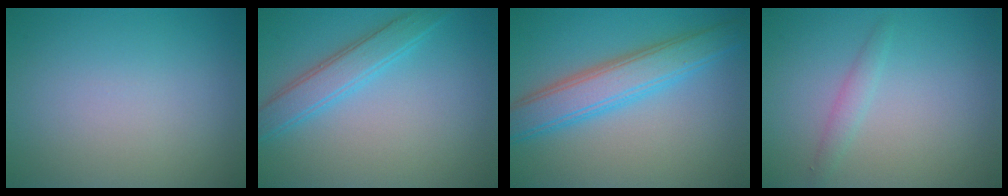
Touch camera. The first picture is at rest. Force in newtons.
{"total": 3.3, "press": 3.3, "slide": 0.2}
{"total": 5.5, "press": 5.5, "slide": 0.0}
{"total": 1.3, "press": 1.2, "slide": 0.0}